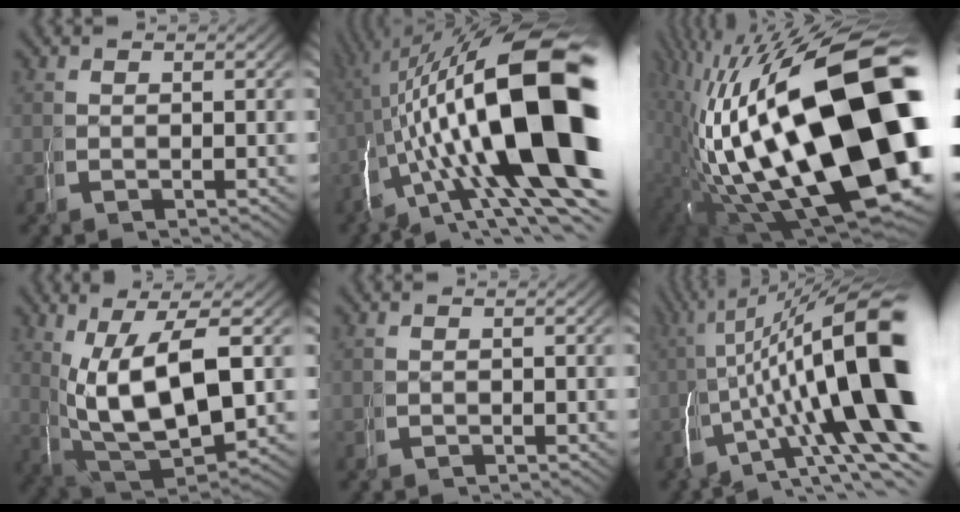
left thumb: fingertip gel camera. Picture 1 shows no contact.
{"total": 23.0, "force": [0.6, 11.2, 20.0], "torque": [-0.294, -0.034, 0.018]}
{"total": 34.2, "force": [-6.0, 20.7, 26.6], "torque": [-0.463, -0.119, -0.029]}
{"total": 15.4, "force": [-1.7, 10.6, 11.0], "torque": [-0.230, -0.061, 0.013]}
{"total": 0.5, "force": [0.0, -0.2, -0.5], "torque": [0.010, 0.003, -0.002]}
{"total": 17.1, "force": [0.3, 9.3, 14.4], "torque": [-0.207, -0.030, 0.012]}